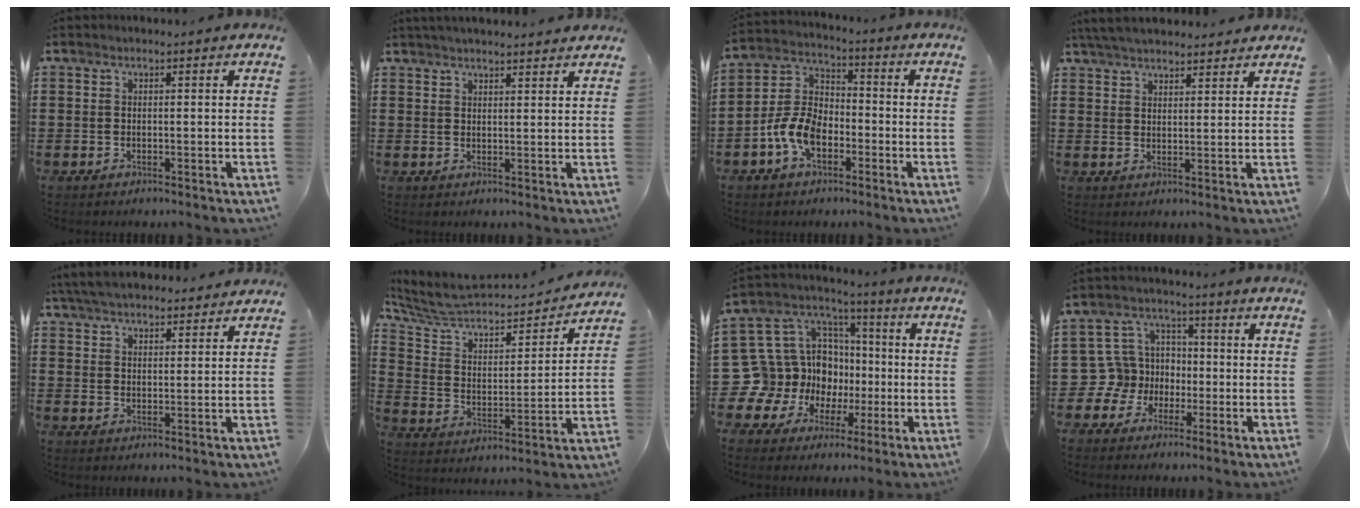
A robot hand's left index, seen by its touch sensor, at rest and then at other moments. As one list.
[{"total": 2.4, "force": [2.4, -0.1, 0.4], "torque": [-0.012, -0.002, 0.046]}, {"total": 7.7, "force": [-3.6, 4.5, 5.1], "torque": [-0.137, 0.003, -0.077]}, {"total": 4.8, "force": [4.7, 0.5, 1.1], "torque": [-0.035, -0.008, 0.088]}, {"total": 5.4, "force": [5.2, 0.8, 1.3], "torque": [-0.043, -0.013, 0.096]}, {"total": 6.8, "force": [6.1, 2.2, 2.1], "torque": [-0.075, -0.048, 0.099]}, {"total": 14.2, "force": [-2.8, 13.4, 3.7], "torque": [-0.127, -0.018, -0.021]}, {"total": 8.4, "force": [-0.9, 8.0, 2.4], "torque": [-0.110, 0.000, -0.019]}]